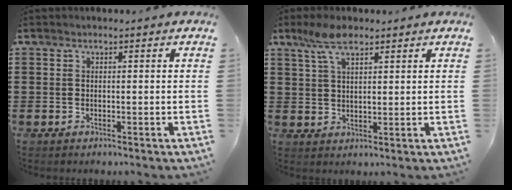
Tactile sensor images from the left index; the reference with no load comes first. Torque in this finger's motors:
{"motor_torque": [1.19, -0.96, 0.26, 0.12]}